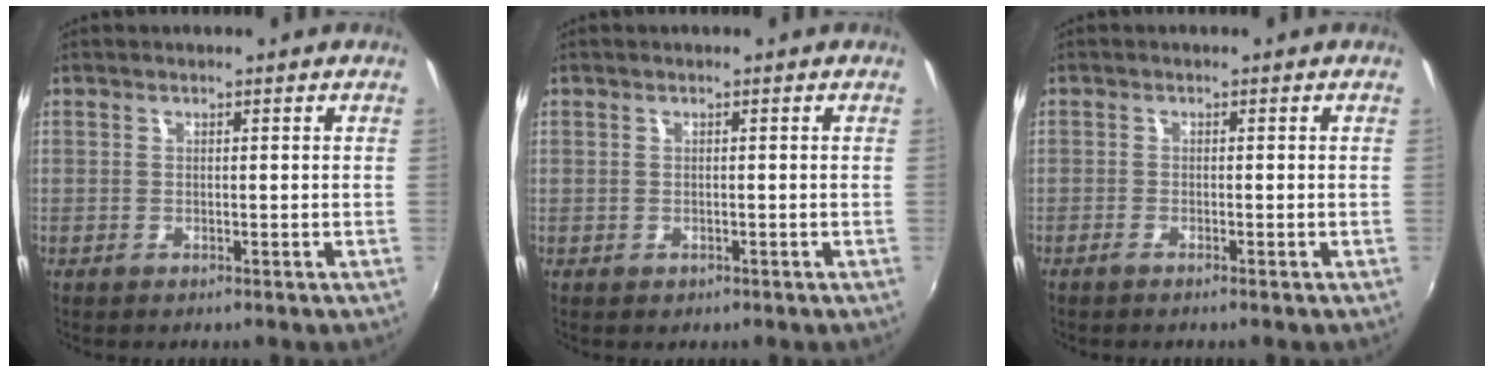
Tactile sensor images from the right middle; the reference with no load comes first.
{"total": 1.0, "force": [-0.3, 0.9, 0.1], "torque": [0.002, -0.002, -0.003]}
{"total": 1.2, "force": [-1.0, -0.1, 0.7], "torque": [-0.020, -0.001, -0.023]}